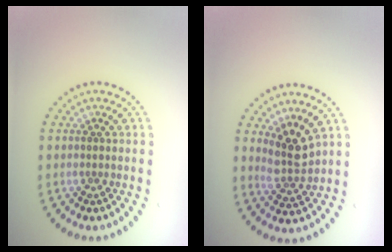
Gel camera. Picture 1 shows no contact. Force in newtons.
{"total": 3.0, "press": 2.5, "slide": 1.6}